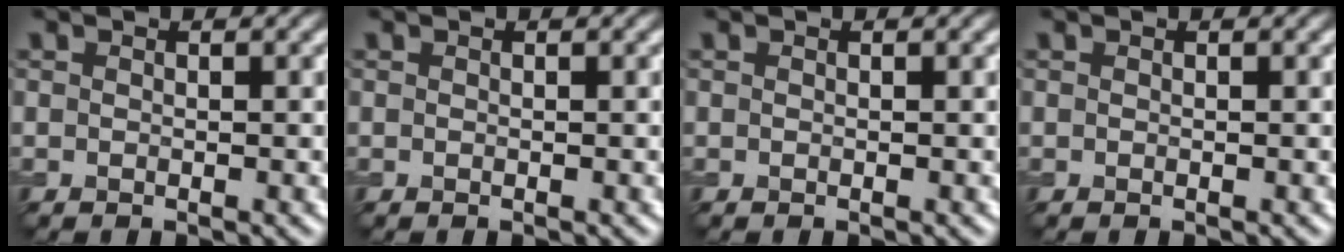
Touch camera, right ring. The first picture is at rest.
{"total": 0.0}
{"total": 0.0}
{"total": 0.0}